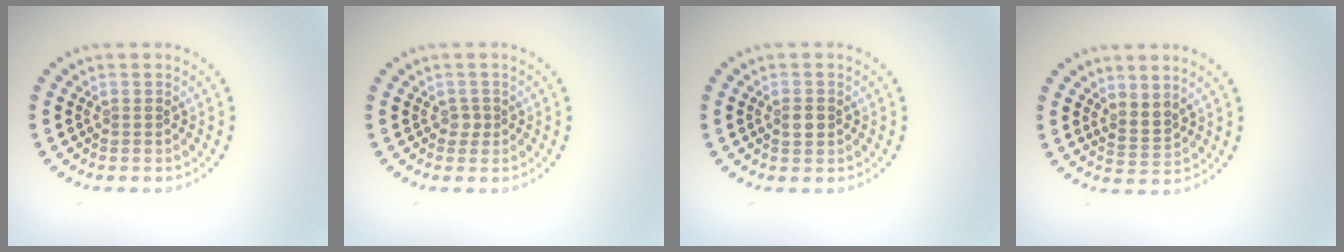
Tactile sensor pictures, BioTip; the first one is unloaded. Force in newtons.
{"total": 0.8, "press": 0.6, "slide": 0.5}
{"total": 1.2, "press": 1.1, "slide": 0.4}
{"total": 2.1, "press": 1.5, "slide": 1.4}